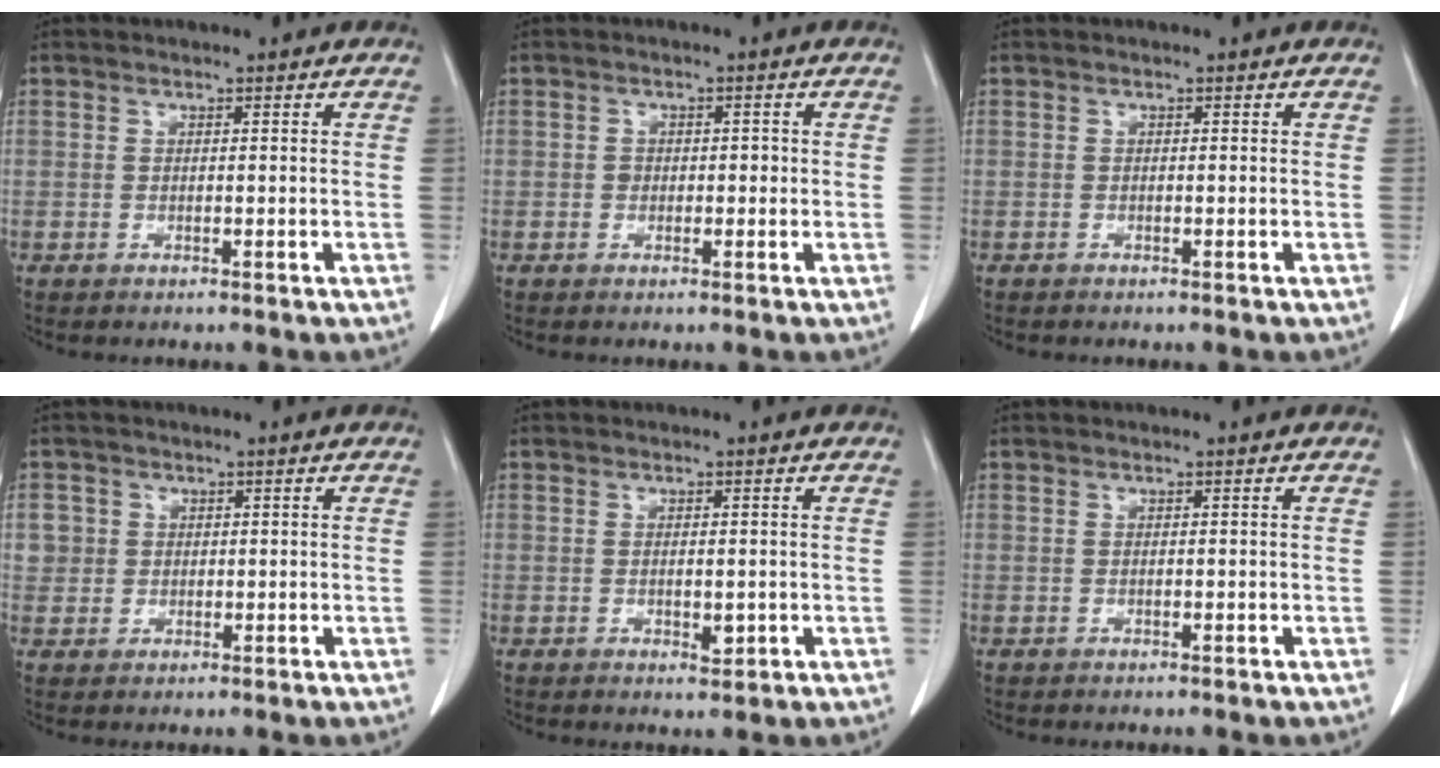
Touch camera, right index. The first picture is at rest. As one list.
[{"total": 2.4, "force": [-0.2, 1.8, 1.4], "torque": [-0.028, 0.016, 0.000]}, {"total": 0.0}, {"total": 4.4, "force": [0.8, 4.3, 0.4], "torque": [0.000, 0.013, 0.021]}, {"total": 2.6, "force": [-0.4, 1.3, 2.2], "torque": [-0.039, -0.004, 0.000]}, {"total": 0.0}]